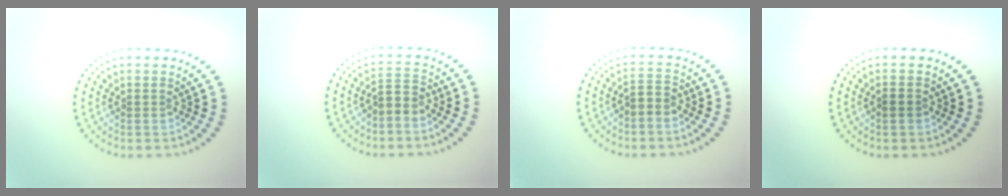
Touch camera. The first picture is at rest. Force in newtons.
{"total": 2.1, "press": 1.5, "slide": 1.4}
{"total": 1.6, "press": 1.3, "slide": 1.0}
{"total": 0.9, "press": 0.8, "slide": 0.3}